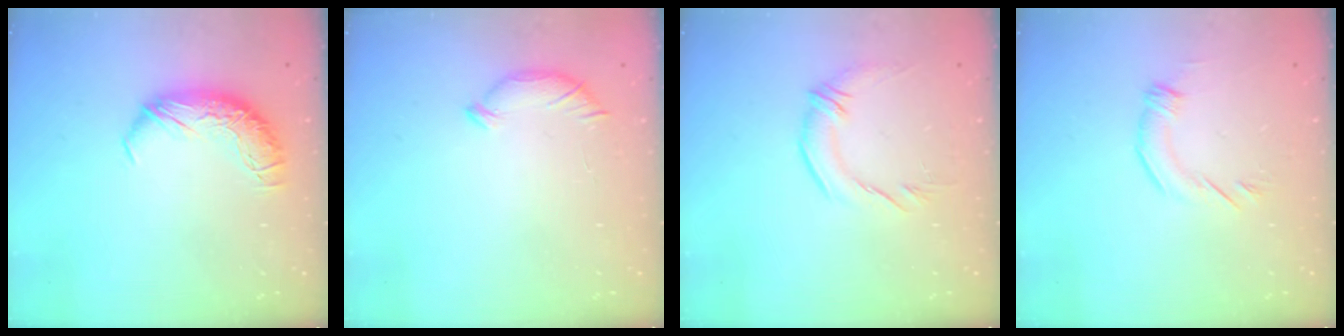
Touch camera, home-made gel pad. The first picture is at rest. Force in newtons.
{"total": 5.3, "press": 5.3, "slide": 0.1}
{"total": 2.0, "press": 0.3, "slide": 2.0}
{"total": 2.4, "press": 2.1, "slide": 1.0}